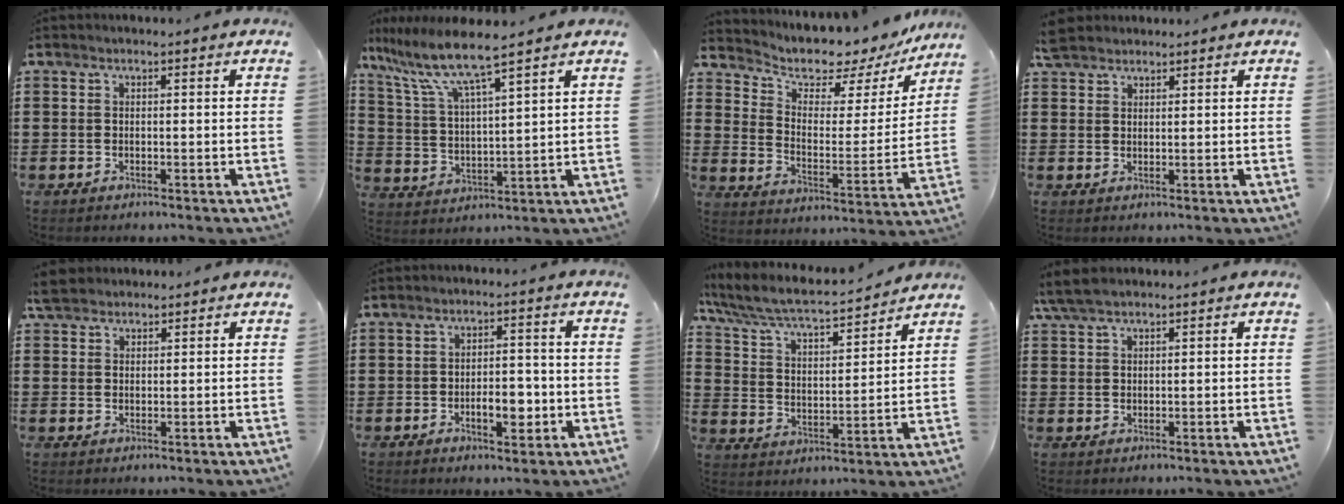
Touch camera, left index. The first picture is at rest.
{"total": 7.6, "force": [6.4, 0.0, 4.1], "torque": [-0.107, -0.036, 0.107]}
{"total": 5.8, "force": [5.3, 2.1, 1.1], "torque": [-0.040, -0.049, 0.083]}
{"total": 2.8, "force": [2.6, 1.1, 0.4], "torque": [-0.016, 0.004, 0.052]}
{"total": 3.2, "force": [2.8, 1.4, 0.7], "torque": [-0.025, 0.005, 0.055]}
{"total": 5.0, "force": [-1.5, 2.5, 4.1], "torque": [-0.064, 0.005, -0.028]}
{"total": 6.2, "force": [5.5, 0.8, 2.8], "torque": [-0.078, -0.035, 0.089]}
{"total": 4.1, "force": [3.1, 1.2, 2.3], "torque": [-0.061, 0.001, 0.057]}